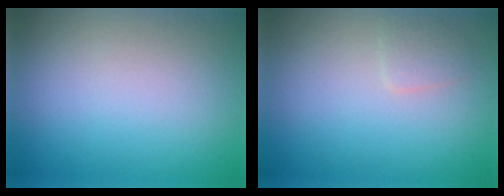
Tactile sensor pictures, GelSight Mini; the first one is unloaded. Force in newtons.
{"total": 1.2, "press": 1.2, "slide": 0.0}